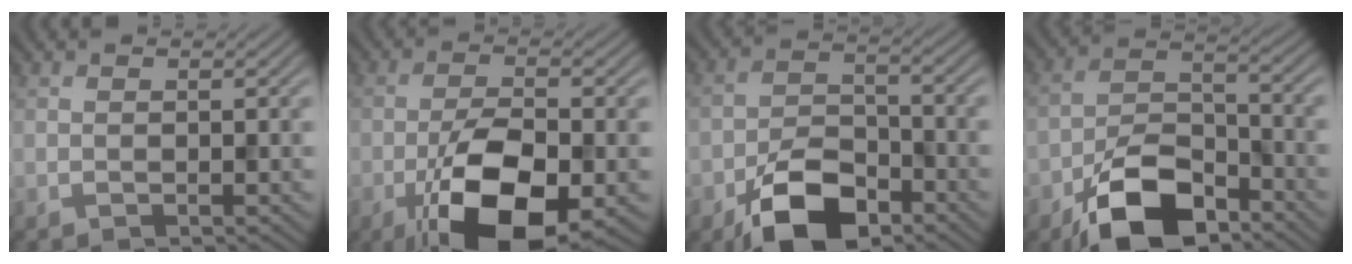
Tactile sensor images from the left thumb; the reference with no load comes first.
{"total": 12.6, "force": [-5.3, 5.2, 10.2], "torque": [-0.188, -0.012, -0.095]}
{"total": 9.9, "force": [-5.9, 5.0, 6.1], "torque": [-0.106, -0.005, -0.119]}
{"total": 11.4, "force": [-7.2, 5.3, 7.1], "torque": [-0.127, -0.004, -0.145]}